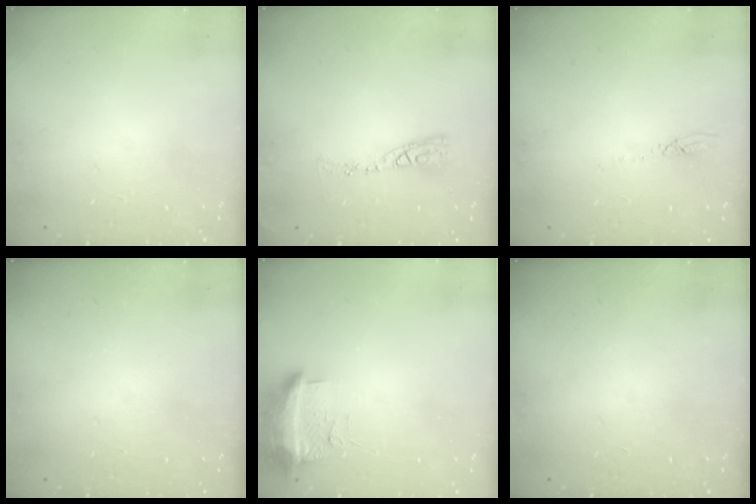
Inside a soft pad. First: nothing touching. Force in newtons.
{"total": 8.9, "press": 8.9, "slide": 0.8}
{"total": 2.7, "press": 2.7, "slide": 0.2}
{"total": 0.0}
{"total": 10.0, "press": 9.9, "slide": 1.7}
{"total": 0.0}